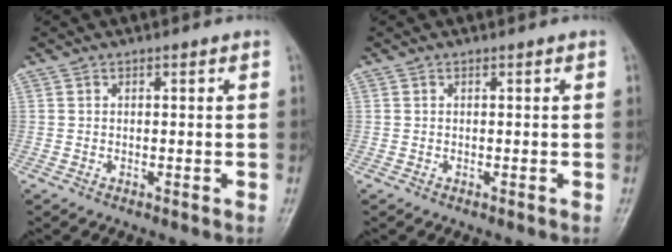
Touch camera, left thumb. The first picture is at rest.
{"total": 0.0}